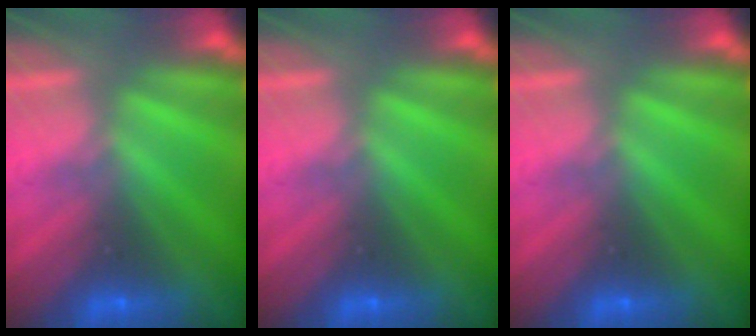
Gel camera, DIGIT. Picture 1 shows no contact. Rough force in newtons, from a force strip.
{"total": 0.0}
{"total": 0.0}